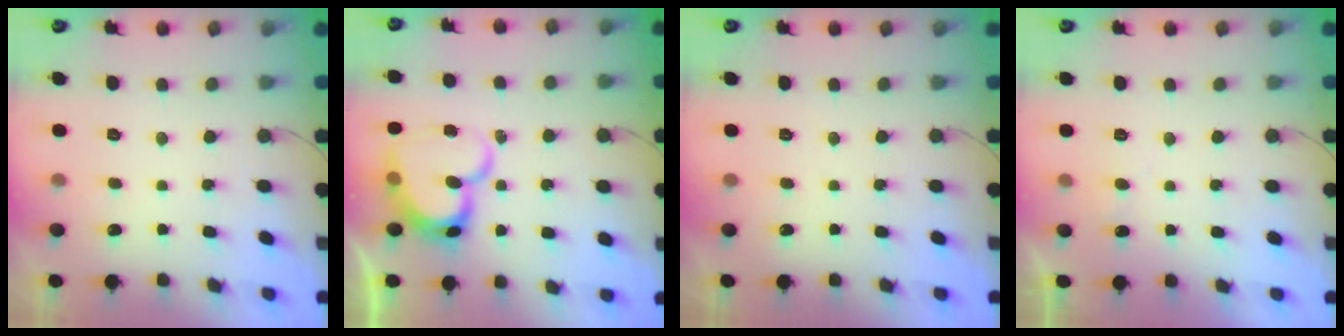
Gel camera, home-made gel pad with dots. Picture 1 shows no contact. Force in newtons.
{"total": 15.7, "press": 15.6, "slide": 1.1}
{"total": 0.0}
{"total": 3.8, "press": 3.7, "slide": 0.3}